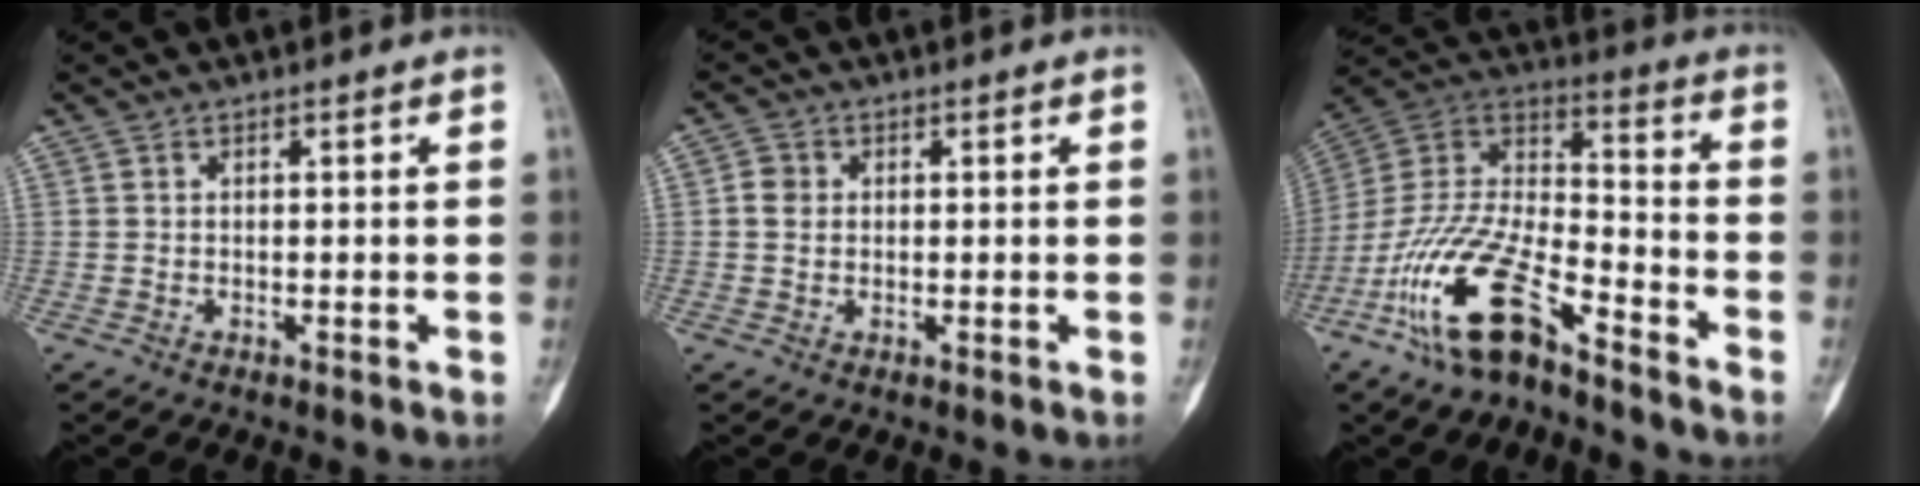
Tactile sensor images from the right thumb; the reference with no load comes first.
{"total": 2.8, "force": [0.3, 2.4, 1.4], "torque": [-0.019, 0.004, 0.002]}
{"total": 18.1, "force": [-11.3, 6.4, 12.6], "torque": [-0.243, 0.070, -0.218]}